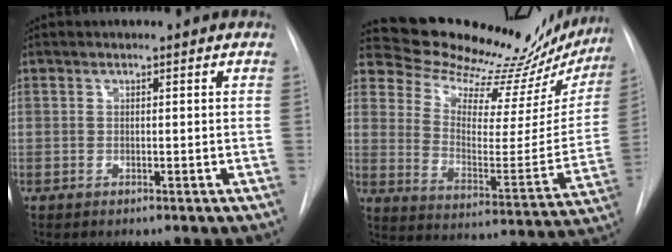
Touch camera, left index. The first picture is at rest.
{"total": 24.5, "force": [23.2, 5.2, 6.0], "torque": [-0.088, -0.091, 0.300]}